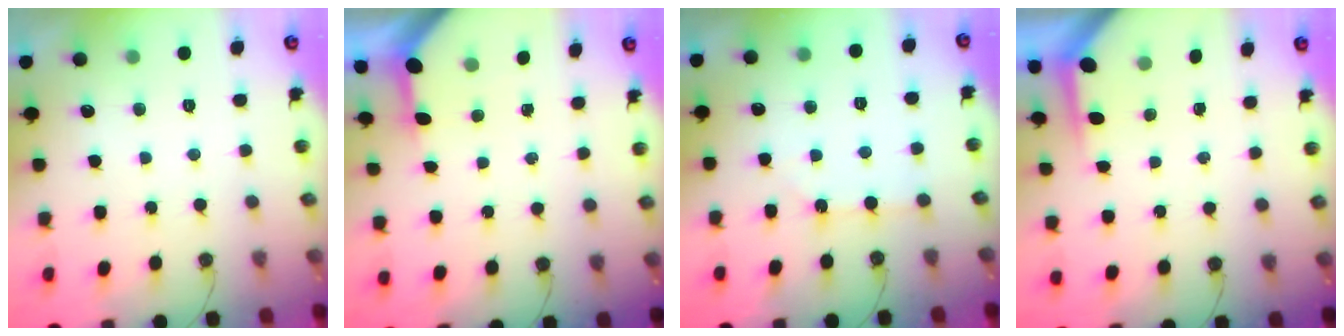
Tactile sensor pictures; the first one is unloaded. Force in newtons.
{"total": 3.4, "press": 3.4, "slide": 0.4}
{"total": 2.1, "press": 2.1, "slide": 0.4}
{"total": 3.9, "press": 3.9, "slide": 0.4}